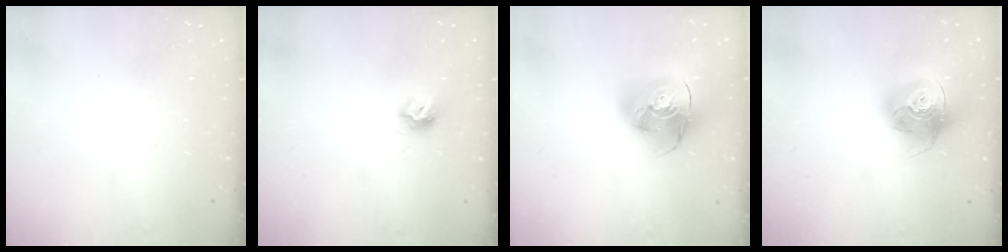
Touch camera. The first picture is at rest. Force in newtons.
{"total": 8.2, "press": 8.2, "slide": 0.7}
{"total": 17.3, "press": 17.2, "slide": 2.0}
{"total": 16.9, "press": 16.9, "slide": 1.7}